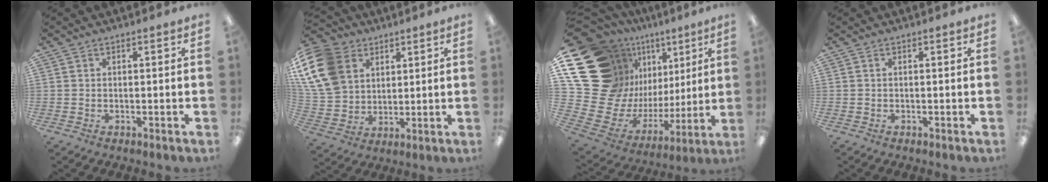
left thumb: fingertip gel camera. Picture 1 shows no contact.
{"total": 16.8, "force": [6.9, 12.7, 8.5], "torque": [-0.207, -0.013, 0.136]}
{"total": 22.3, "force": [11.0, 16.0, 11.1], "torque": [-0.218, -0.106, 0.250]}
{"total": 0.0}